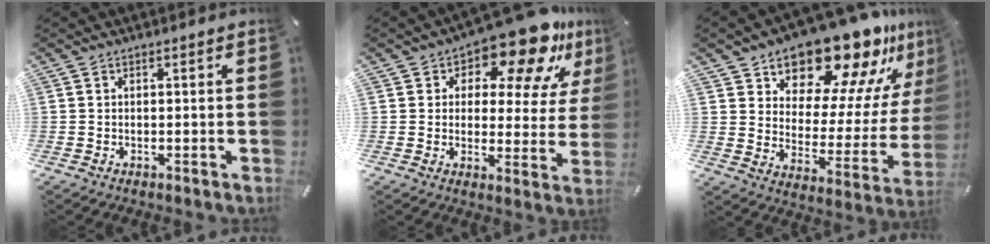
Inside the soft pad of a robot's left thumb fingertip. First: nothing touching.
{"total": 15.5, "force": [11.0, 6.5, 8.7], "torque": [-0.128, -0.079, 0.184]}
{"total": 19.6, "force": [16.0, 8.5, 7.4], "torque": [-0.099, -0.134, 0.268]}